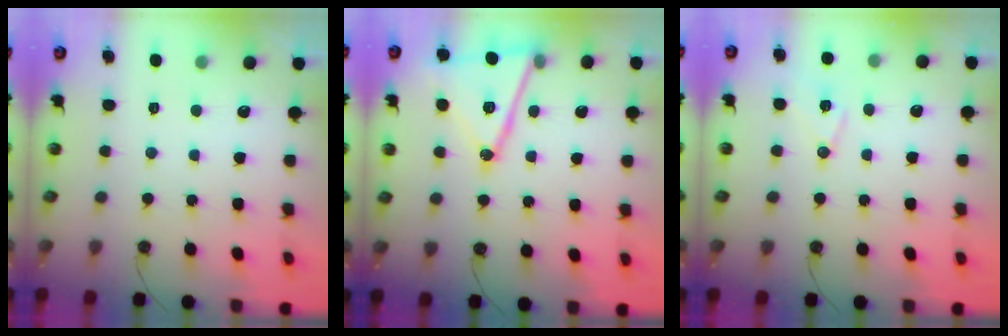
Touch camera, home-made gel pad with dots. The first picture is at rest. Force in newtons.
{"total": 16.2, "press": 15.8, "slide": 3.6}
{"total": 8.8, "press": 8.1, "slide": 3.6}